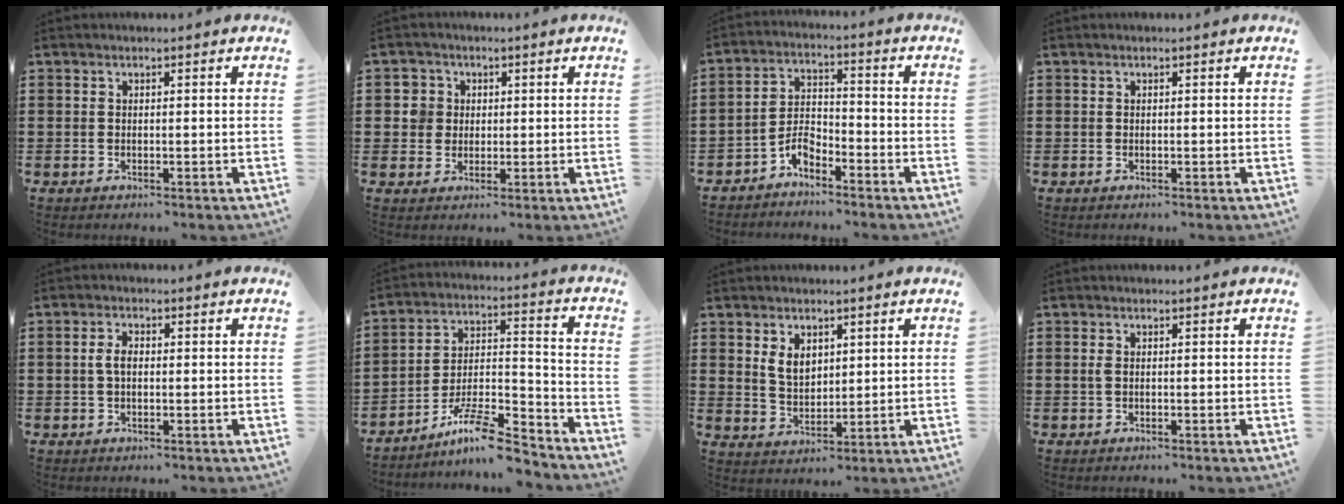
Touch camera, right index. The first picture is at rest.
{"total": 3.8, "force": [0.7, 3.7, 0.7], "torque": [-0.031, 0.012, 0.010]}
{"total": 4.1, "force": [-3.3, 1.8, 1.7], "torque": [-0.042, 0.008, -0.067]}
{"total": 0.0}
{"total": 2.6, "force": [0.0, 1.4, 2.2], "torque": [-0.052, 0.003, -0.003]}
{"total": 10.8, "force": [-8.8, 1.9, 5.9], "torque": [-0.100, 0.025, -0.167]}
{"total": 4.4, "force": [1.8, 3.0, 2.7], "torque": [-0.055, 0.007, 0.030]}
{"total": 0.9, "force": [0.0, 0.4, 0.9], "torque": [-0.025, -0.001, -0.003]}